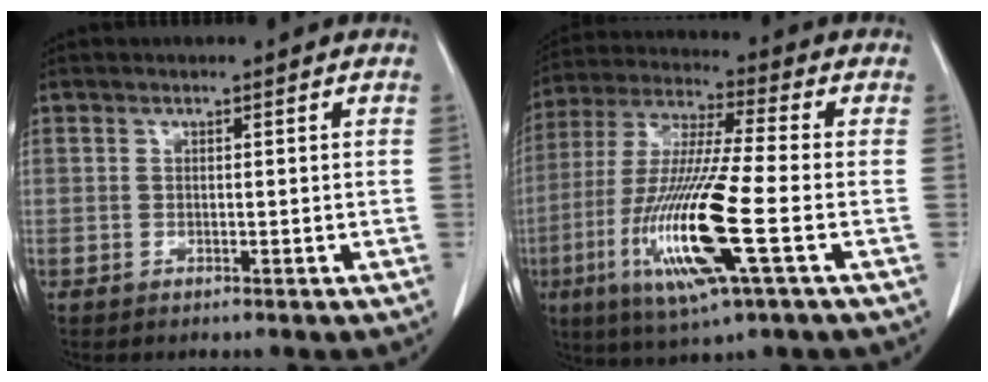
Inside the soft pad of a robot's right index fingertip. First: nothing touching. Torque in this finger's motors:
{"motor_torque": [2.14, 0.00, 0.99, 0.21]}